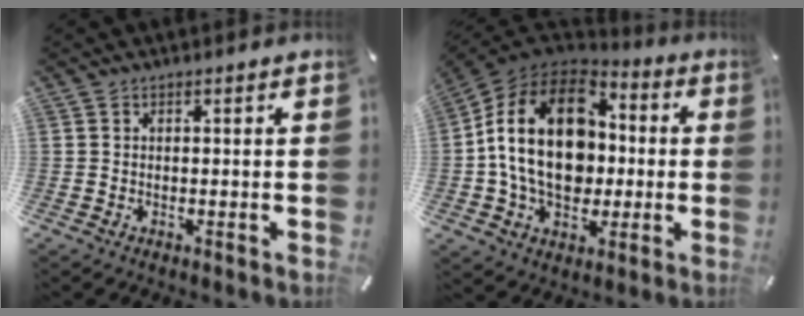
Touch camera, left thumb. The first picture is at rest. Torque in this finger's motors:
{"motor_torque": [1.53, 3.48, 1.16, 0.17, 0.46]}